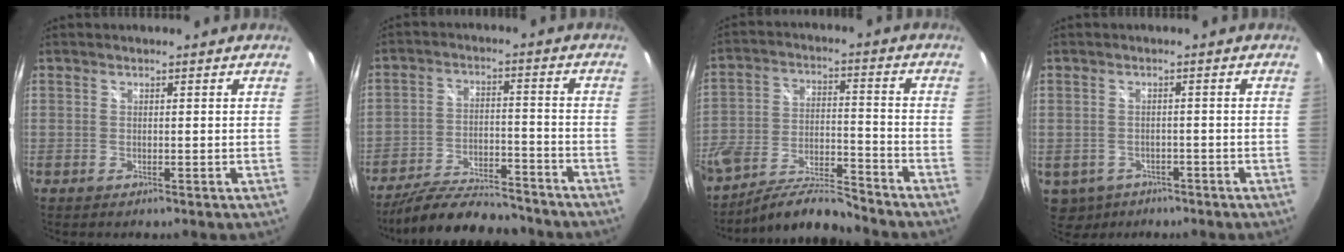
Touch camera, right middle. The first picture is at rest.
{"total": 15.7, "force": [-13.9, 3.7, 6.1], "torque": [-0.127, -0.007, -0.210]}
{"total": 10.9, "force": [-9.5, 2.6, 4.7], "torque": [-0.097, -0.002, -0.170]}
{"total": 8.0, "force": [-4.0, 6.2, 3.1], "torque": [-0.083, -0.017, -0.047]}